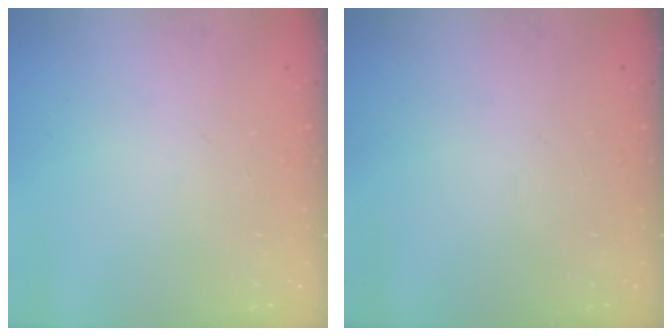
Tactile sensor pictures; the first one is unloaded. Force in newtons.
{"total": 0.0}